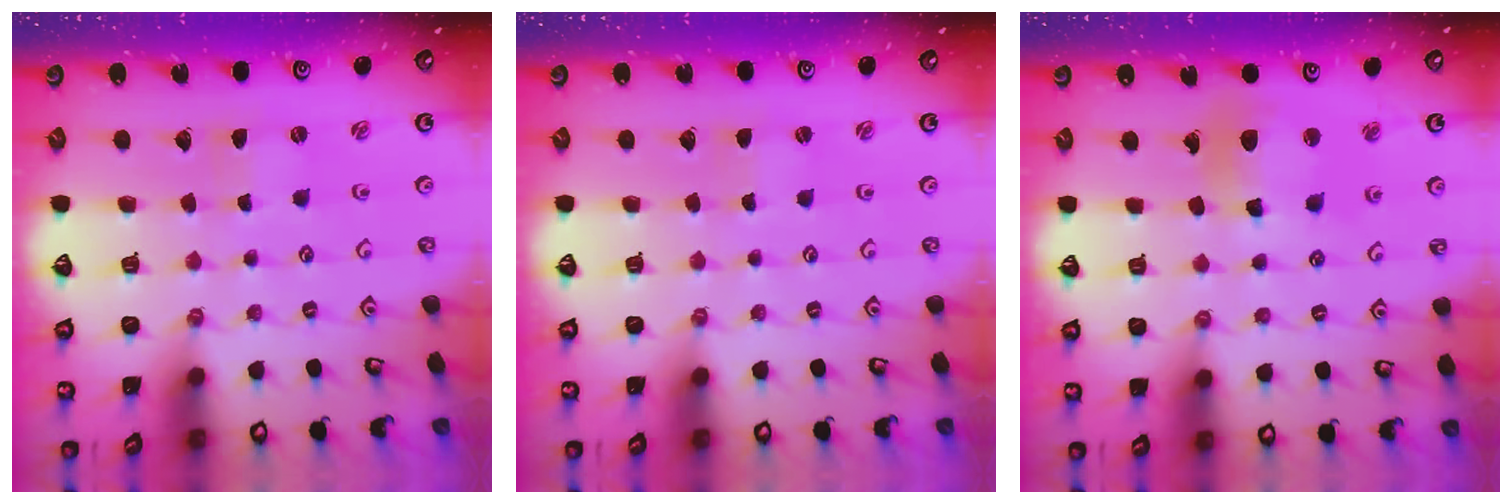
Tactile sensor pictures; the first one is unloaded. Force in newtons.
{"total": 0.6, "press": 0.6, "slide": 0.0}
{"total": 11.7, "press": 11.6, "slide": 1.4}